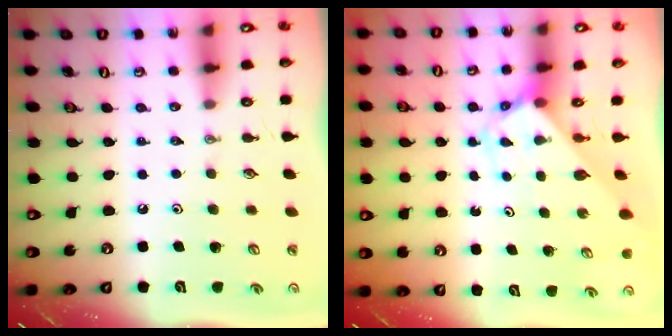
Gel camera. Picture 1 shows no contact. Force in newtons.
{"total": 2.7, "press": 2.7, "slide": 0.2}